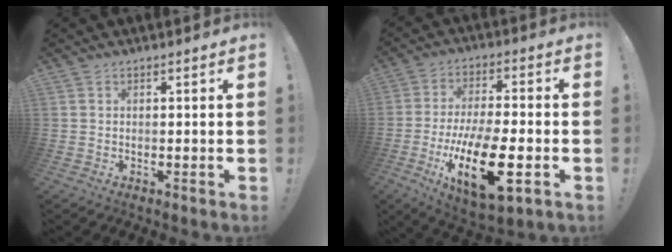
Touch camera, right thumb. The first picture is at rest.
{"total": 20.3, "force": [-6.8, 7.8, 17.5], "torque": [-0.304, 0.018, -0.103]}